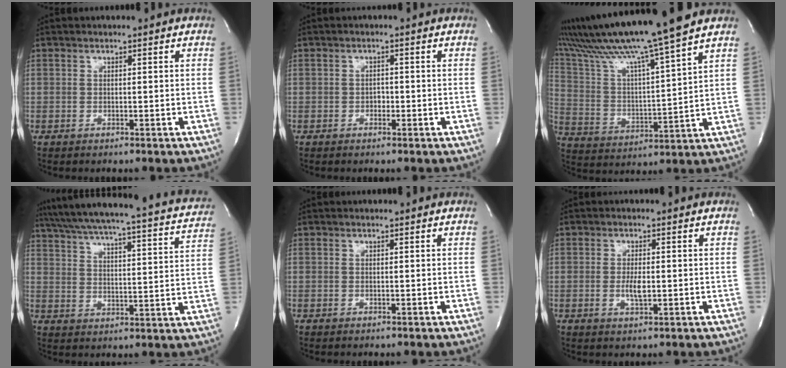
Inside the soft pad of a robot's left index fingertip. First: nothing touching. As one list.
[{"total": 1.2, "force": [-0.6, 0.8, 0.7], "torque": [-0.008, 0.002, -0.010]}, {"total": 19.6, "force": [15.9, -1.5, 11.3], "torque": [-0.213, 0.003, 0.269]}, {"total": 30.2, "force": [27.2, 2.6, 12.6], "torque": [-0.206, -0.046, 0.340]}, {"total": 0.0}, {"total": 2.9, "force": [-0.5, 0.7, 2.7], "torque": [-0.055, -0.005, -0.006]}]